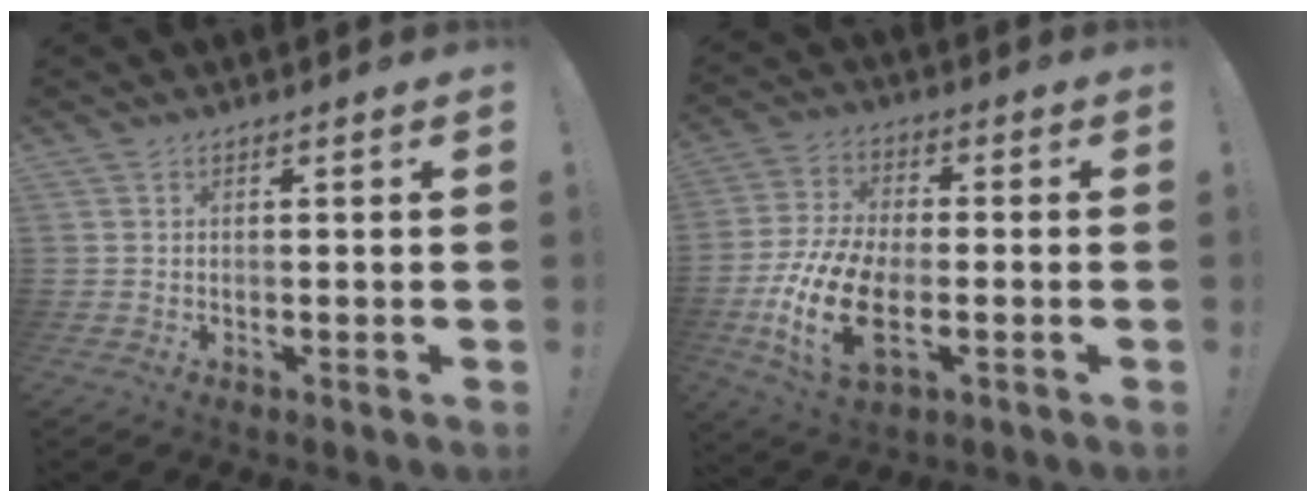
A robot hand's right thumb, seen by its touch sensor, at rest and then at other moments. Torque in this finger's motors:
{"motor_torque": [1.49, 2.09, 1.57, -1.20, 0.17]}